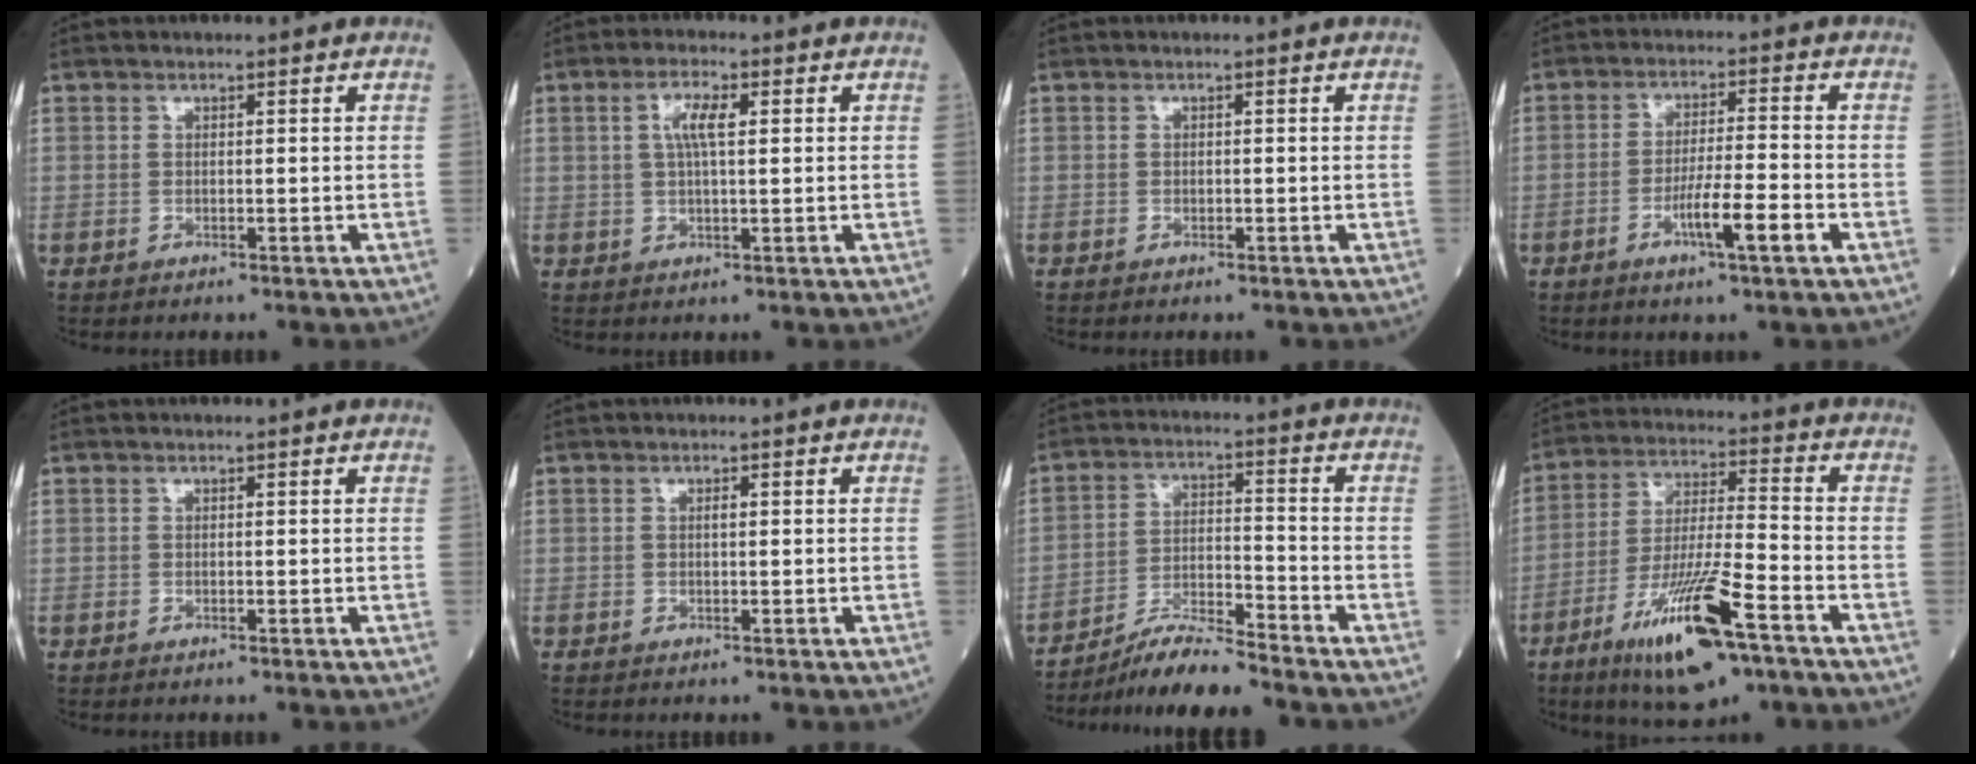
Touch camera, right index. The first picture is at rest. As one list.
[{"total": 4.3, "force": [1.1, 1.0, 4.0], "torque": [-0.080, 0.010, 0.021]}, {"total": 0.0}, {"total": 6.7, "force": [-3.0, 0.0, 6.0], "torque": [-0.105, -0.006, -0.054]}, {"total": 0.0}, {"total": 0.6, "force": [0.1, 0.1, 0.6], "torque": [-0.012, 0.001, 0.002]}, {"total": 7.9, "force": [-7.4, -0.6, 2.8], "torque": [-0.054, -0.009, -0.134]}, {"total": 15.1, "force": [-8.3, 2.2, 12.5], "torque": [-0.235, -0.023, -0.145]}]